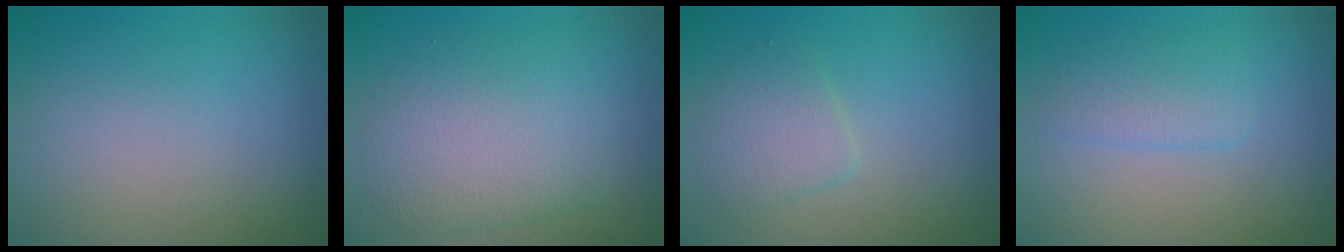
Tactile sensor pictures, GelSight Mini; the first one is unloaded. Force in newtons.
{"total": 5.0, "press": 5.0, "slide": 0.1}
{"total": 2.4, "press": 2.4, "slide": 0.1}
{"total": 2.4, "press": 2.4, "slide": 0.1}